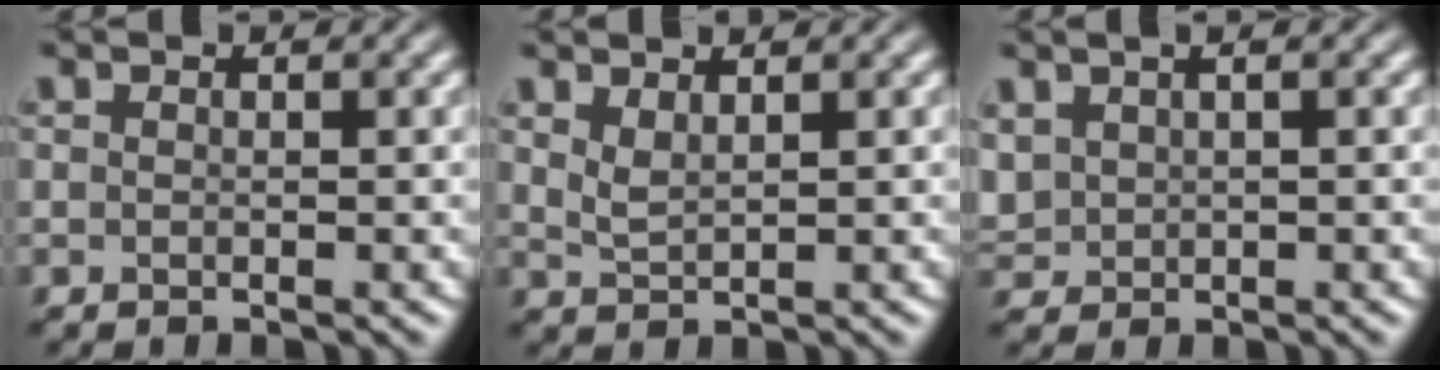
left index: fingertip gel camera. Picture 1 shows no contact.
{"total": 1.1, "force": [0.9, 0.1, 0.6], "torque": [-0.022, 0.000, 0.031]}
{"total": 2.0, "force": [1.4, 0.9, 1.1], "torque": [-0.036, 0.017, 0.037]}